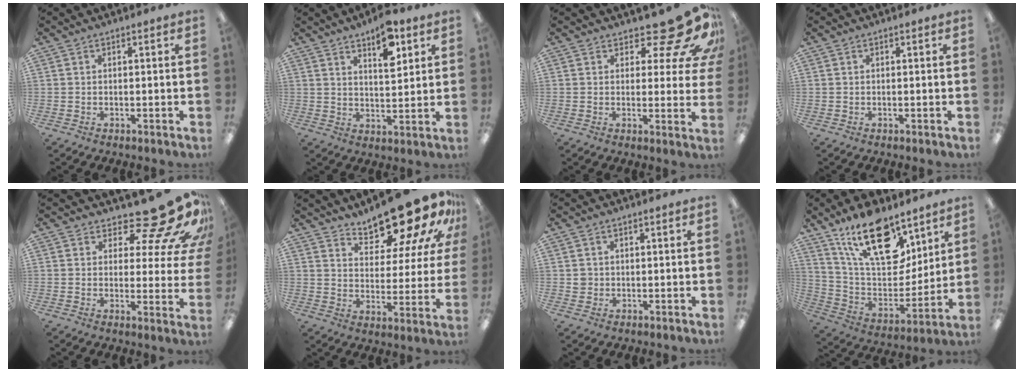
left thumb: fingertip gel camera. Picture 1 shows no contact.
{"total": 8.3, "force": [5.5, 3.3, 5.3], "torque": [-0.069, -0.033, 0.089]}
{"total": 11.8, "force": [8.3, 4.6, 7.0], "torque": [-0.093, -0.058, 0.144]}
{"total": 0.0}
{"total": 16.0, "force": [12.3, 4.5, 9.2], "torque": [-0.124, -0.100, 0.201]}
{"total": 18.3, "force": [15.3, 5.7, 8.3], "torque": [-0.125, -0.114, 0.261]}
{"total": 1.9, "force": [0.2, 1.9, 0.3], "torque": [-0.007, 0.005, 0.002]}
{"total": 21.8, "force": [13.9, 10.7, 12.9], "torque": [-0.228, -0.075, 0.245]}